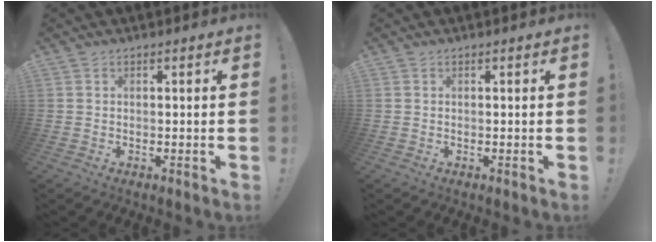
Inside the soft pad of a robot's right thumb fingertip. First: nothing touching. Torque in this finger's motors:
{"motor_torque": [0.02, 0.02, -0.04, -0.03, 0.00]}